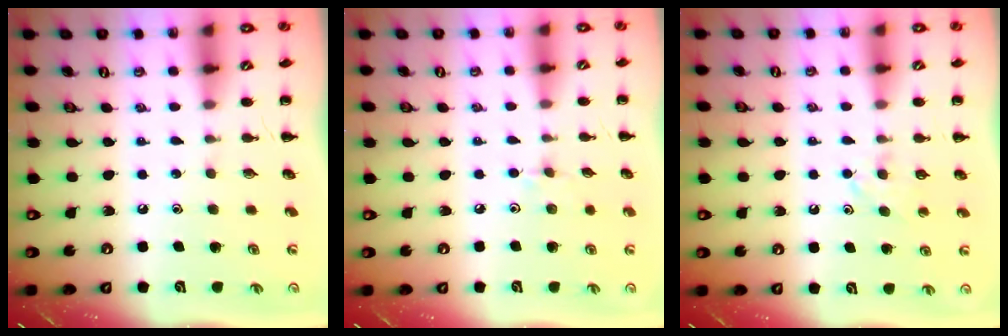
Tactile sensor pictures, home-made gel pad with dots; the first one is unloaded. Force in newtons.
{"total": 5.2, "press": 4.8, "slide": 1.8}
{"total": 4.4, "press": 4.2, "slide": 1.2}